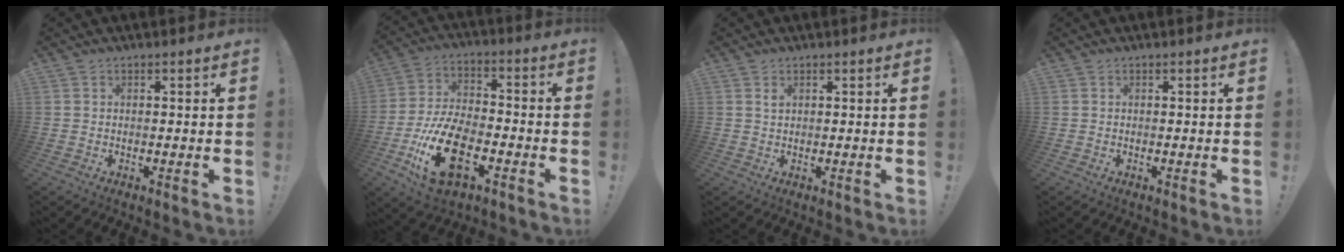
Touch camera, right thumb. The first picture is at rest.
{"total": 19.0, "force": [-7.9, 10.5, 13.7], "torque": [-0.273, 0.046, -0.127]}
{"total": 1.1, "force": [0.6, 0.7, 0.5], "torque": [-0.002, -0.003, 0.011]}
{"total": 0.0}